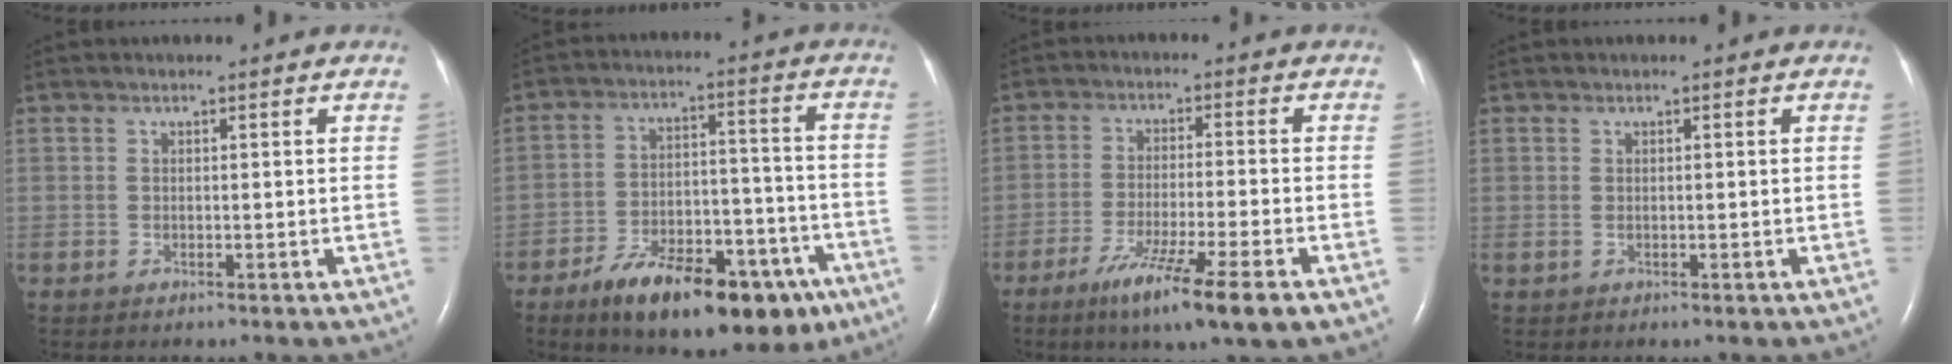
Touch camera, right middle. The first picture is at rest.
{"total": 19.8, "force": [-12.6, 7.6, 13.3], "torque": [-0.160, 0.021, -0.188]}
{"total": 11.1, "force": [-6.6, -0.4, 9.0], "torque": [-0.161, -0.032, -0.109]}
{"total": 0.0}